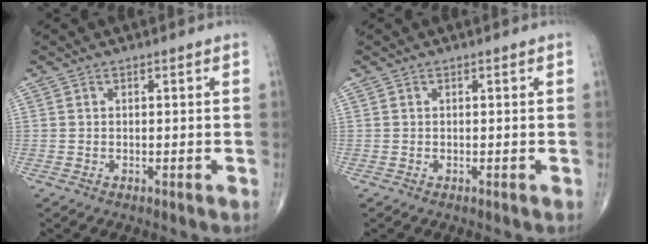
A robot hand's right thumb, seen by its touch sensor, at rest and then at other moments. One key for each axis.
{"total": 0.0}